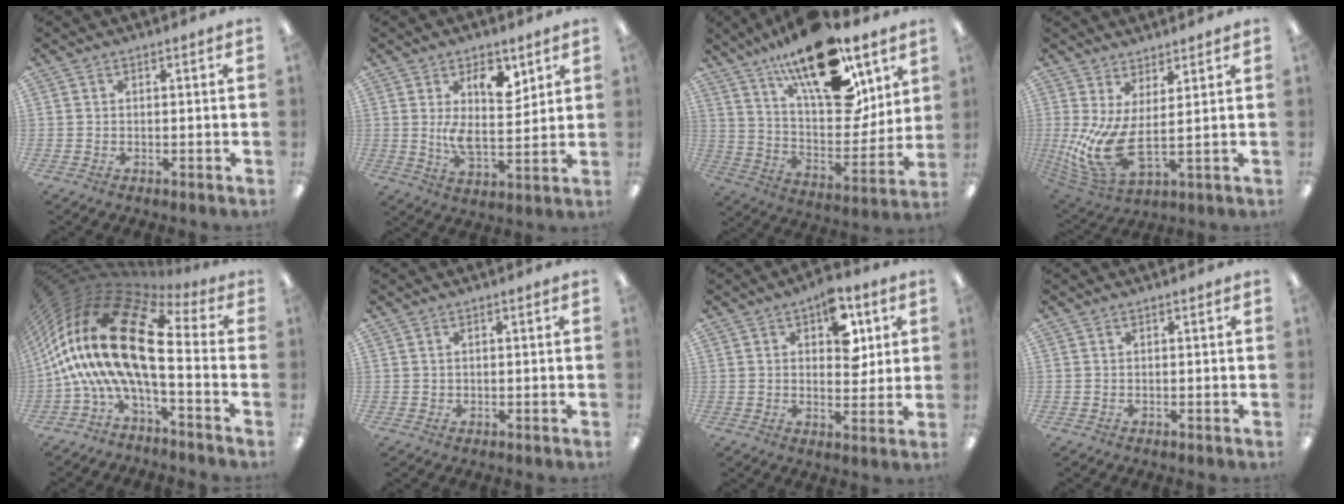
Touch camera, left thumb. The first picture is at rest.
{"total": 10.0, "force": [4.3, 4.9, 7.5], "torque": [-0.110, -0.020, 0.074]}
{"total": 23.1, "force": [15.0, 9.5, 14.7], "torque": [-0.225, -0.096, 0.255]}
{"total": 11.1, "force": [0.4, 3.8, 10.4], "torque": [-0.236, -0.038, 0.011]}
{"total": 22.4, "force": [0.2, 10.4, 19.8], "torque": [-0.415, -0.016, 0.005]}
{"total": 0.5, "force": [0.1, 0.5, 0.1], "torque": [-0.002, 0.004, 0.001]}
{"total": 11.3, "force": [4.4, 6.6, 8.0], "torque": [-0.089, -0.012, 0.073]}
{"total": 0.0}